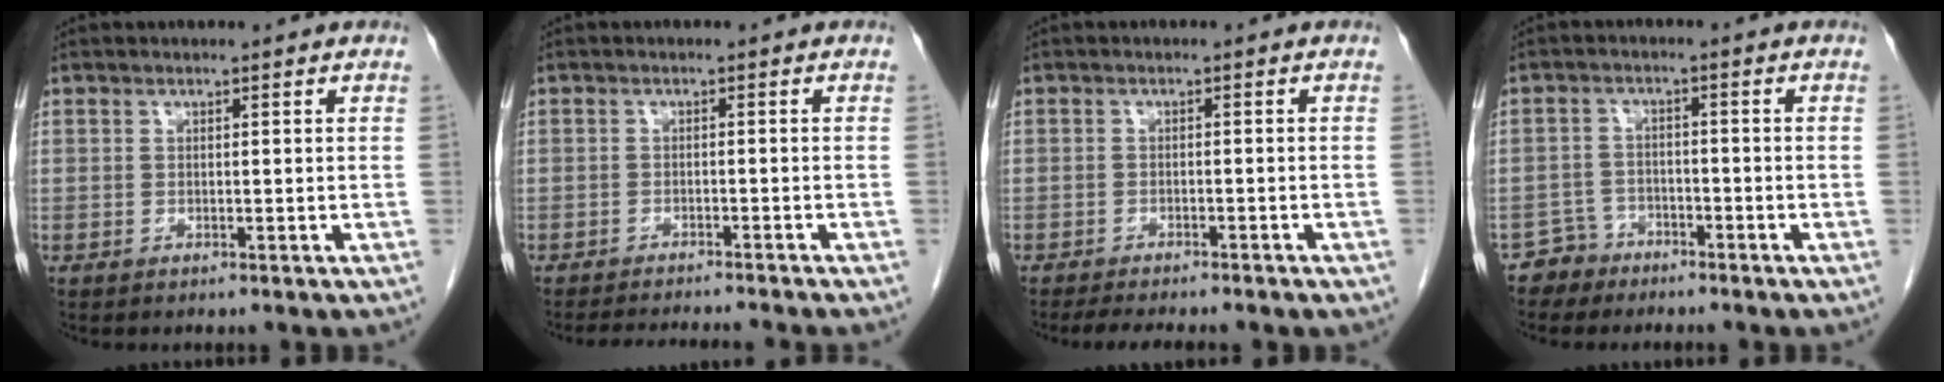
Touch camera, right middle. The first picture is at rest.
{"total": 4.5, "force": [-3.8, -0.6, 2.2], "torque": [-0.018, -0.006, -0.057]}
{"total": 8.5, "force": [-7.1, 1.9, 4.3], "torque": [-0.056, -0.004, -0.090]}
{"total": 3.5, "force": [-2.7, 2.2, -0.6], "torque": [0.010, 0.009, -0.051]}